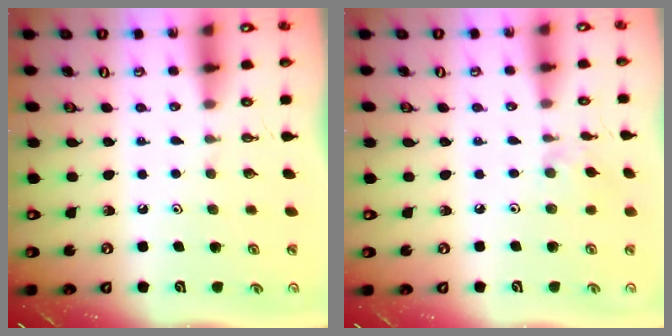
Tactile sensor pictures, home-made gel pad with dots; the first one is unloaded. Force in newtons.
{"total": 2.6, "press": 2.6, "slide": 0.5}